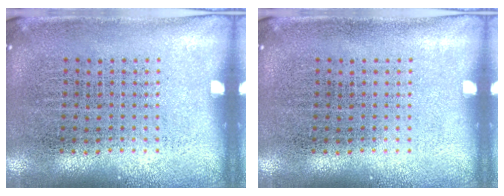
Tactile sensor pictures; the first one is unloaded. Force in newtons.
{"total": 0.0}